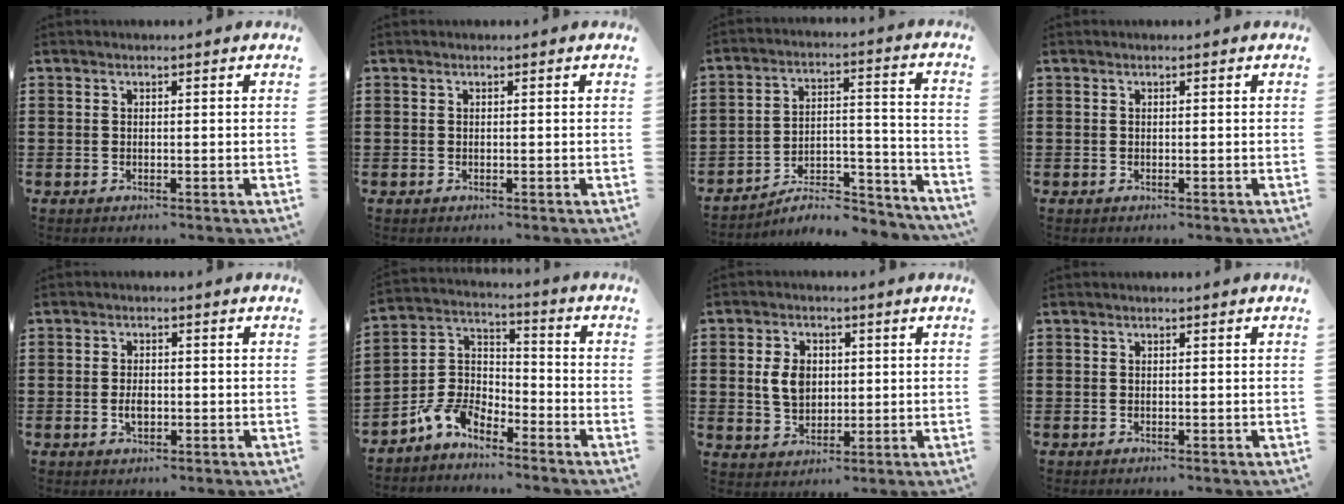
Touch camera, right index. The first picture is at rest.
{"total": 0.0}
{"total": 7.4, "force": [-6.5, 1.9, 2.9], "torque": [-0.038, 0.015, -0.122]}
{"total": 0.0}
{"total": 2.3, "force": [-0.4, 1.3, 1.9], "torque": [-0.035, 0.003, -0.008]}
{"total": 6.4, "force": [-5.0, 3.4, 2.1], "torque": [-0.070, 0.009, -0.108]}
{"total": 5.7, "force": [0.6, 4.1, 3.9], "torque": [-0.101, 0.008, 0.005]}
{"total": 0.0}